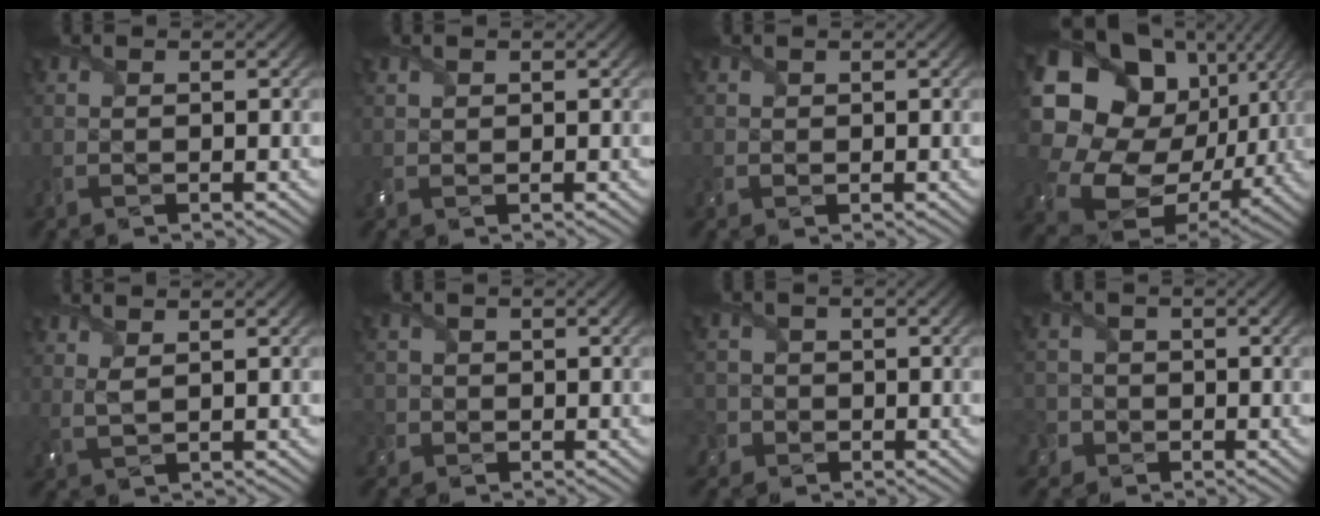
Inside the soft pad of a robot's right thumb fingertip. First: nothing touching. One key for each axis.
{"total": 0.8, "fx": 0.6, "fy": 0.5, "fz": 0.2, "tx": -0.009, "ty": 0.002, "tz": 0.013}
{"total": 1.0, "fx": 0.4, "fy": 0.9, "fz": 0.0, "tx": -0.002, "ty": -0.002, "tz": 0.005}
{"total": 21.2, "fx": 2.6, "fy": 17.2, "fz": 12.1, "tx": -0.304, "ty": -0.022, "tz": 0.073}
{"total": 2.1, "fx": 1.5, "fy": 0.4, "fz": 1.4, "tx": -0.038, "ty": 0.001, "tz": 0.036}
{"total": 2.6, "fx": -0.3, "fy": 2.6, "fz": 0.3, "tx": -0.016, "ty": 0.001, "tz": -0.012}
{"total": 4.0, "fx": -1.0, "fy": 3.8, "fz": 0.7, "tx": -0.026, "ty": 0.005, "tz": -0.038}
{"total": 4.4, "fx": -1.3, "fy": 4.1, "fz": 0.8, "tx": -0.030, "ty": 0.001, "tz": -0.046}